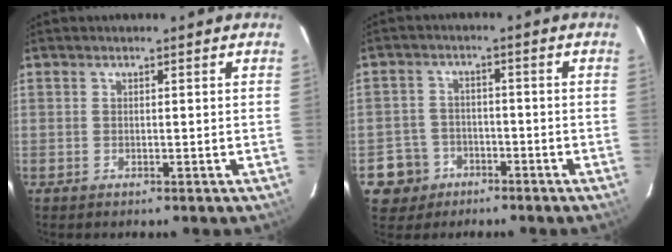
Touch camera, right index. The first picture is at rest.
{"total": 6.4, "force": [-3.1, 5.5, 0.5], "torque": [-0.026, 0.022, -0.050]}